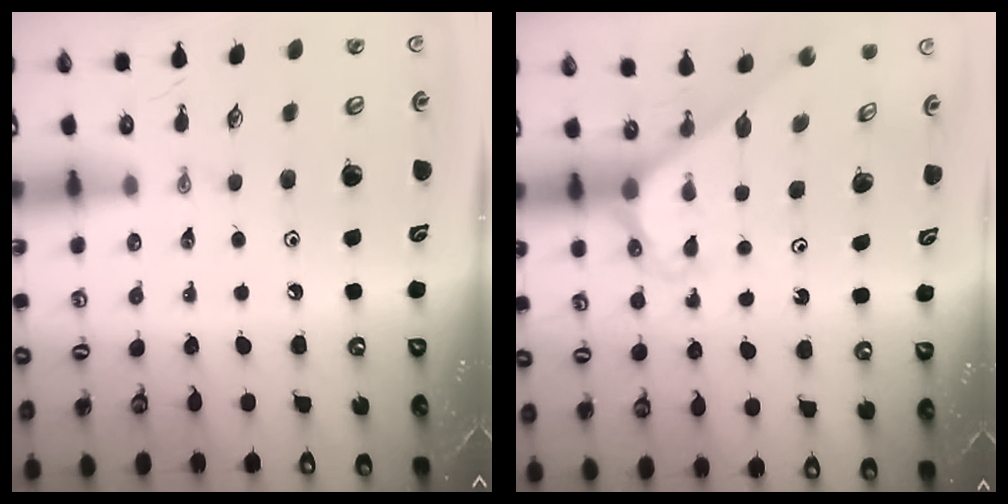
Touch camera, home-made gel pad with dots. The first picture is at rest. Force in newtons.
{"total": 2.6, "press": 2.6, "slide": 0.2}